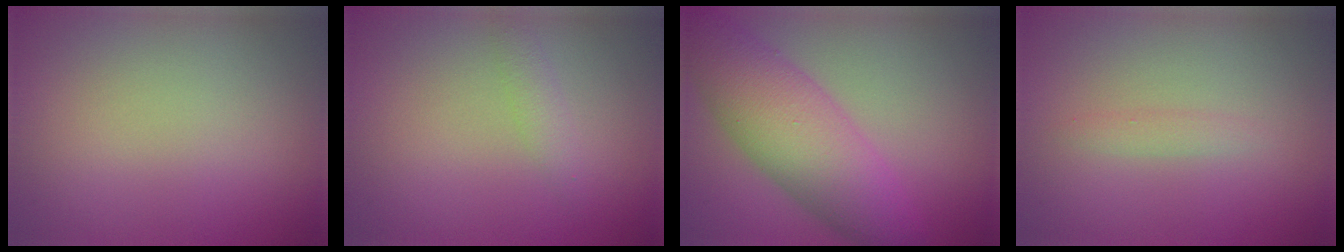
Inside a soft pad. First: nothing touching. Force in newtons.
{"total": 1.3, "press": 1.3, "slide": 0.1}
{"total": 7.7, "press": 7.7, "slide": 0.2}
{"total": 0.8, "press": 0.8, "slide": 0.0}